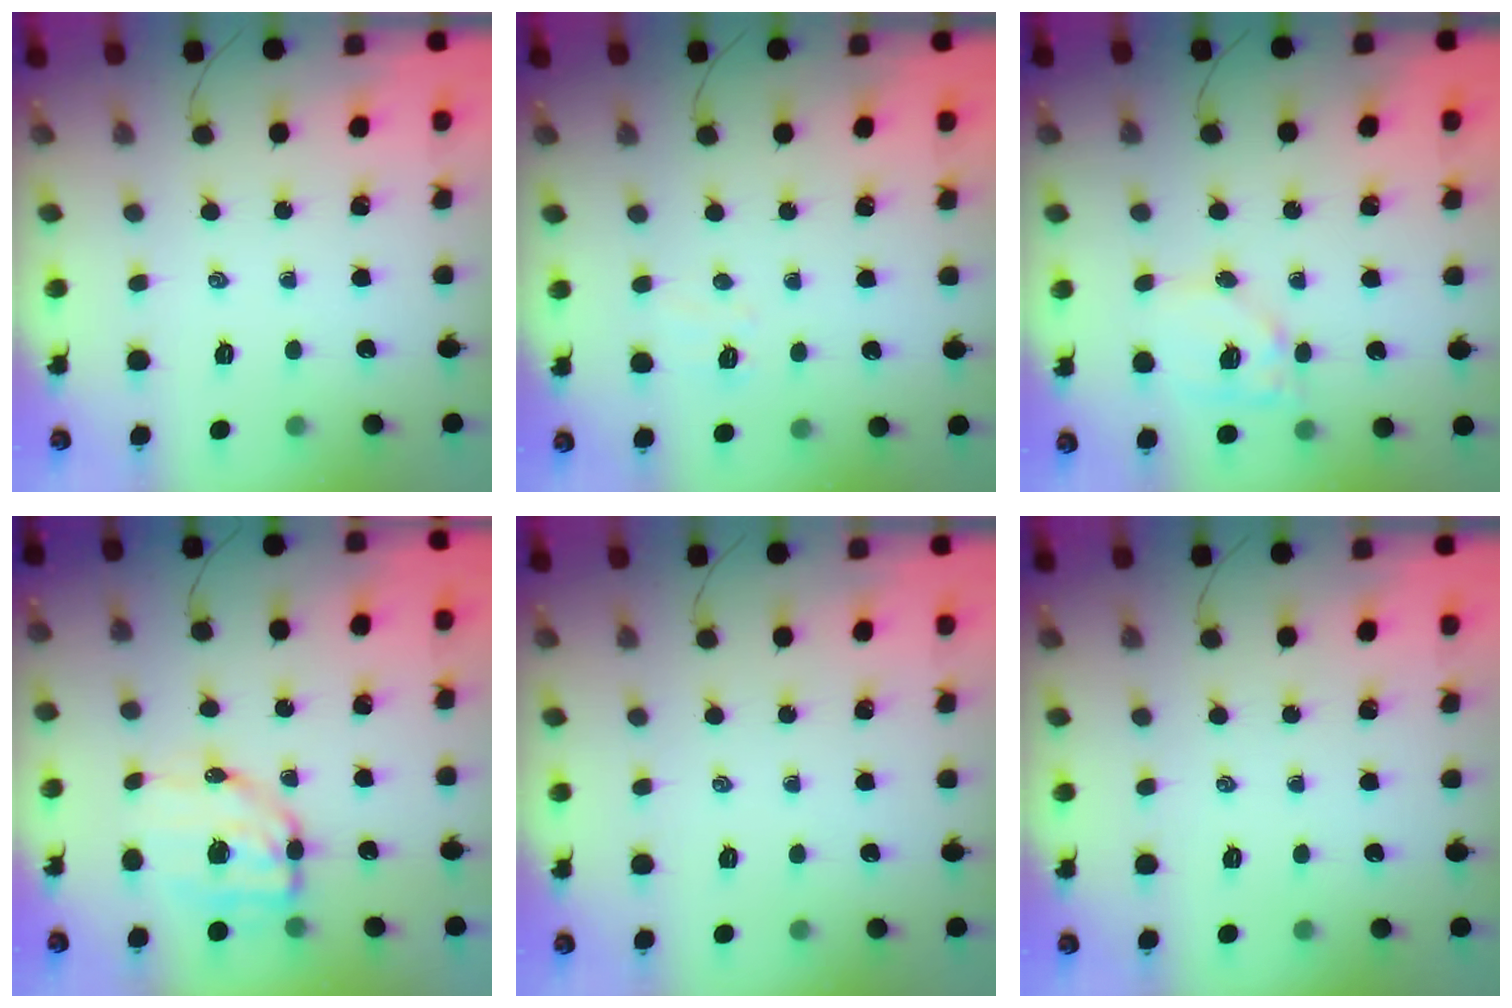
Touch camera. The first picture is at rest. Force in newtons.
{"total": 4.2, "press": 4.1, "slide": 0.9}
{"total": 11.3, "press": 11.1, "slide": 1.8}
{"total": 7.9, "press": 7.7, "slide": 1.4}
{"total": 0.0}
{"total": 0.0}